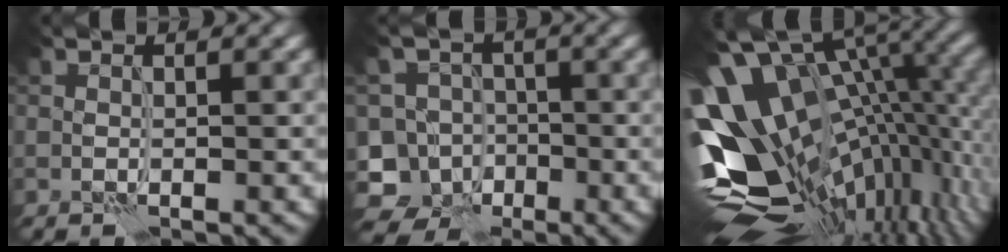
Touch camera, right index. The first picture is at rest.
{"total": 8.7, "force": [-5.1, 6.8, 1.8], "torque": [-0.016, -0.005, -0.097]}
{"total": 17.7, "force": [0.5, 9.1, 15.1], "torque": [-0.253, -0.041, 0.035]}